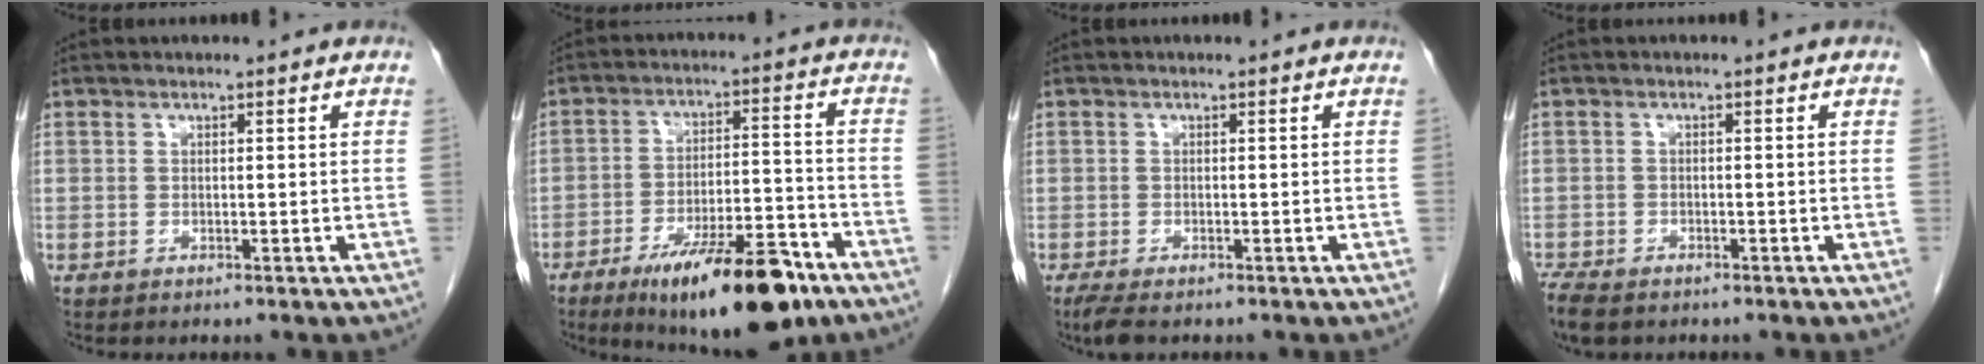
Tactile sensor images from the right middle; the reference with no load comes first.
{"total": 16.8, "force": [-10.9, 4.1, 12.1], "torque": [-0.161, 0.000, -0.171]}
{"total": 2.9, "force": [-2.1, 0.7, 1.9], "torque": [-0.039, -0.011, -0.034]}
{"total": 5.2, "force": [-4.1, 2.1, 2.5], "torque": [-0.049, -0.011, -0.067]}